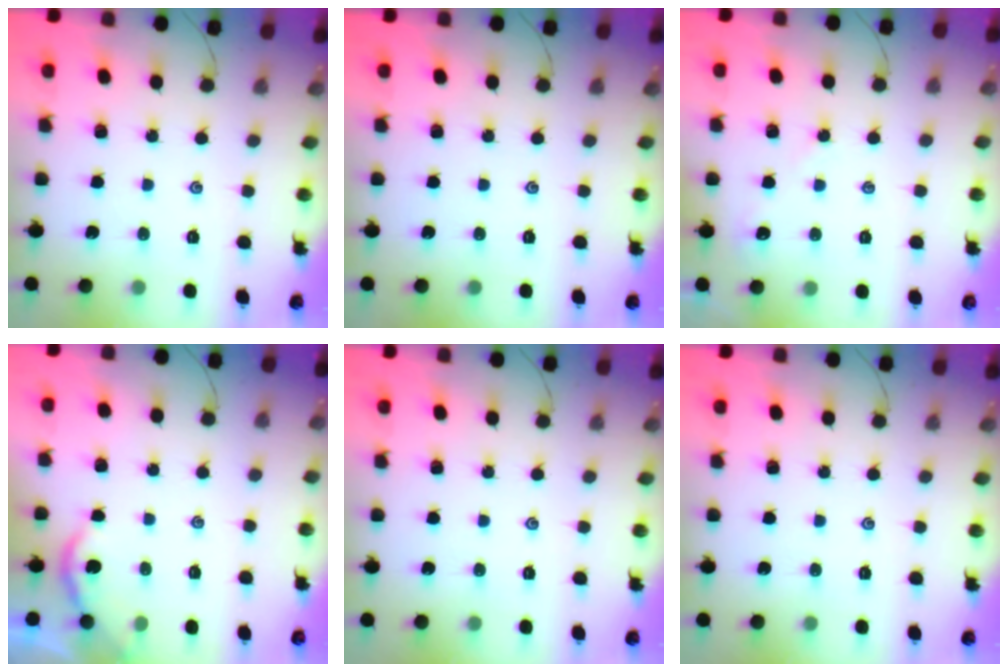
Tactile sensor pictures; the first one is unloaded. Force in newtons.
{"total": 0.0}
{"total": 2.4, "press": 2.4, "slide": 0.4}
{"total": 1.9, "press": 1.8, "slide": 0.4}
{"total": 0.0}
{"total": 0.0}